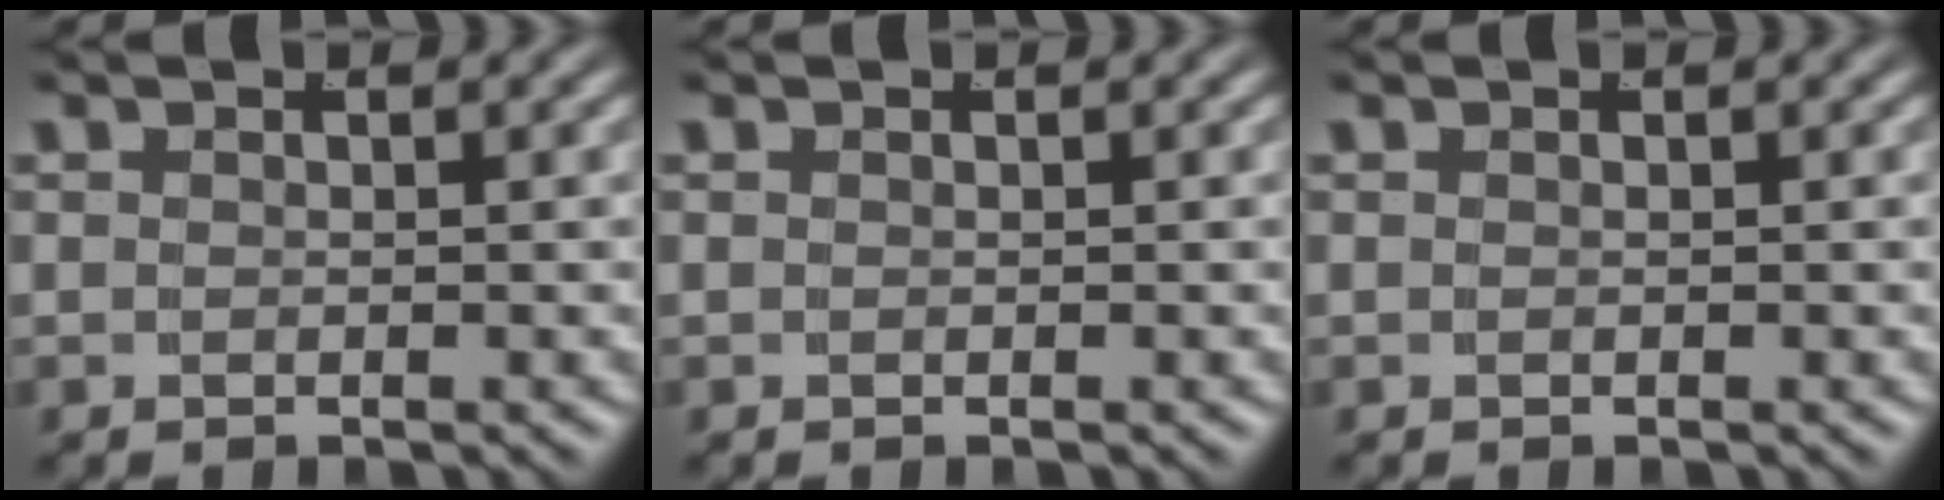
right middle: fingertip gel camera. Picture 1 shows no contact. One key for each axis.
{"total": 0.0}
{"total": 0.0}